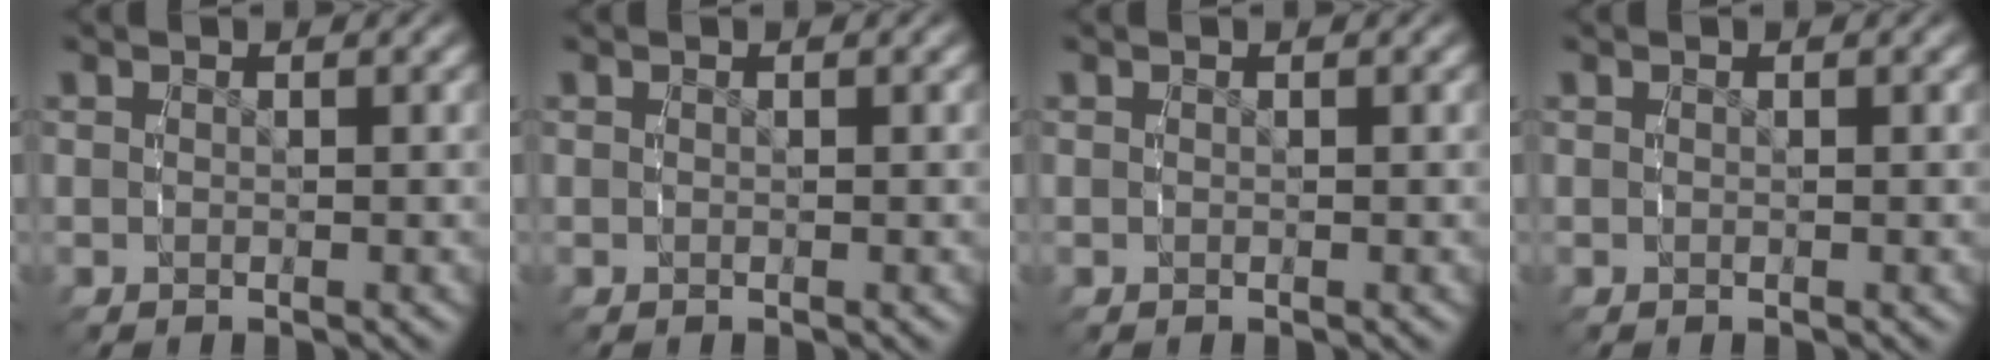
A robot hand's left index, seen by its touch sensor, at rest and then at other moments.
{"total": 0.0}
{"total": 0.0}
{"total": 0.0}